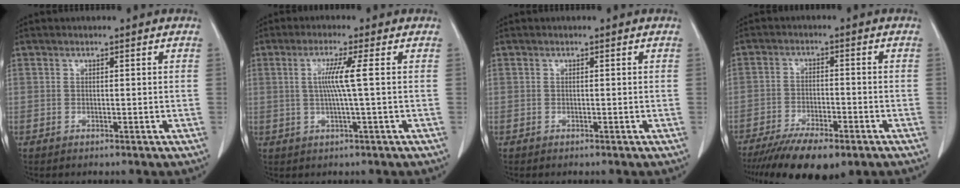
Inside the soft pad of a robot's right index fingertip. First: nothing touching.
{"total": 4.7, "force": [0.5, -1.0, 4.5], "torque": [-0.089, 0.000, 0.010]}
{"total": 0.0}
{"total": 11.2, "force": [-8.1, 3.0, 7.2], "torque": [-0.111, -0.018, -0.126]}